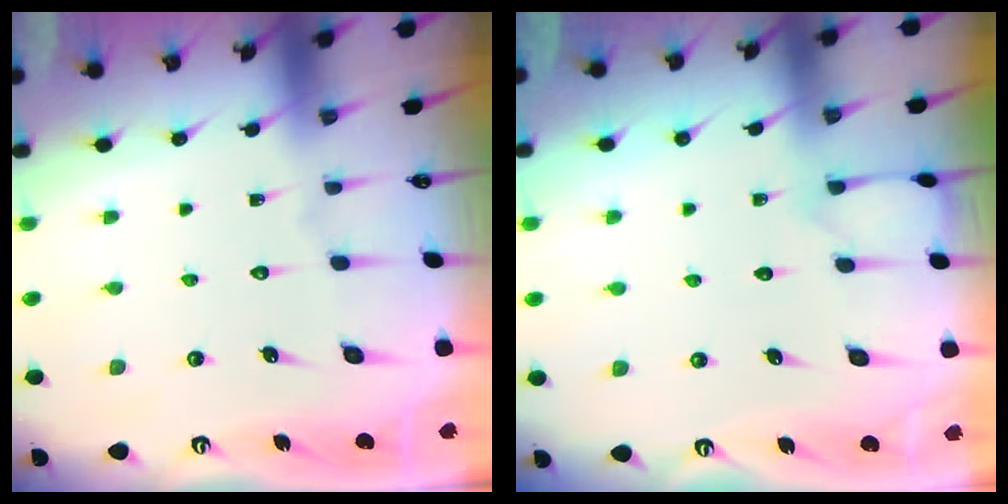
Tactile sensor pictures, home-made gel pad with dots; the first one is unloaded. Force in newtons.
{"total": 4.7, "press": 4.7, "slide": 0.6}